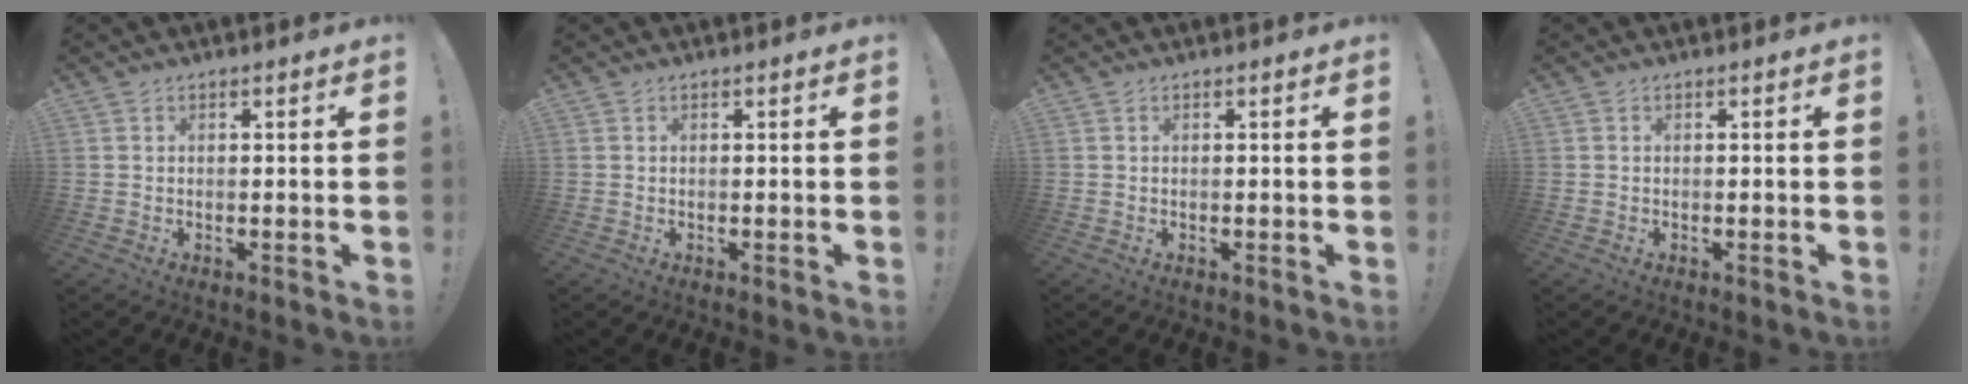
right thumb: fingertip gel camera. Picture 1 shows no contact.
{"total": 0.0}
{"total": 0.0}
{"total": 0.0}